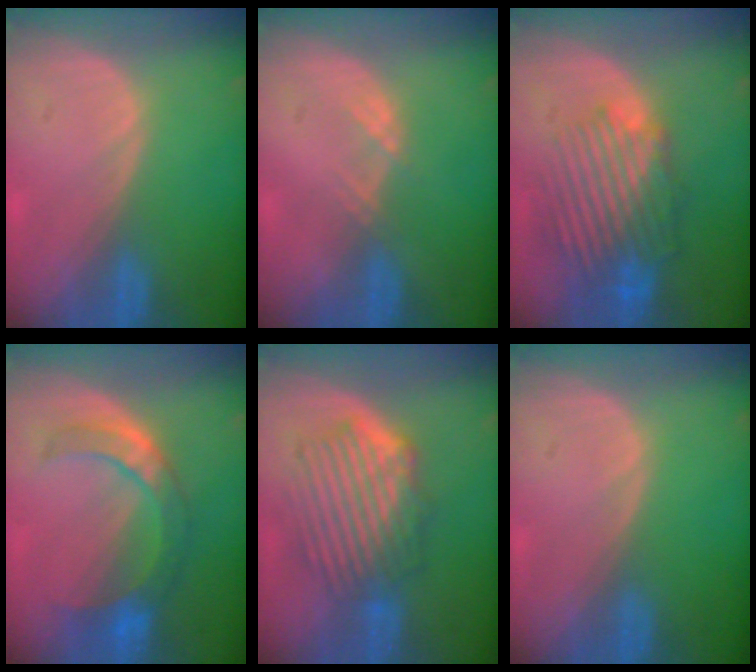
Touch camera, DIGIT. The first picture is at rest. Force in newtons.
{"total": 1.5, "press": 1.3, "slide": 0.8}
{"total": 10.2, "press": 9.1, "slide": 4.5}
{"total": 7.4, "press": 7.2, "slide": 1.9}
{"total": 9.1, "press": 8.2, "slide": 4.0}
{"total": 0.0}